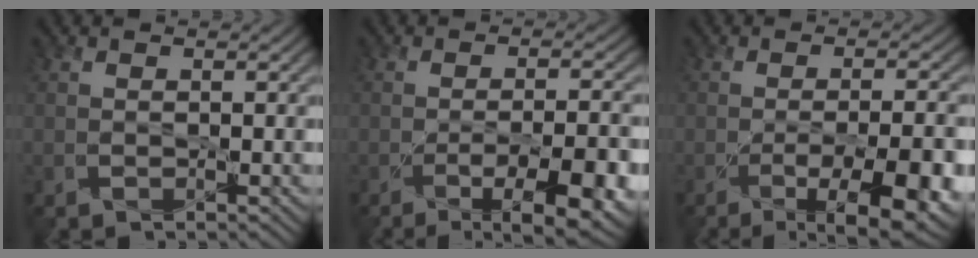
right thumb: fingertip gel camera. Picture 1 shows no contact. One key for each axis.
{"total": 10.5, "fx": -5.0, "fy": 3.1, "fz": 8.8, "tx": -0.125, "ty": -0.009, "tz": -0.061}
{"total": 11.5, "fx": -5.0, "fy": 3.5, "fz": 9.7, "tx": -0.122, "ty": -0.010, "tz": -0.059}